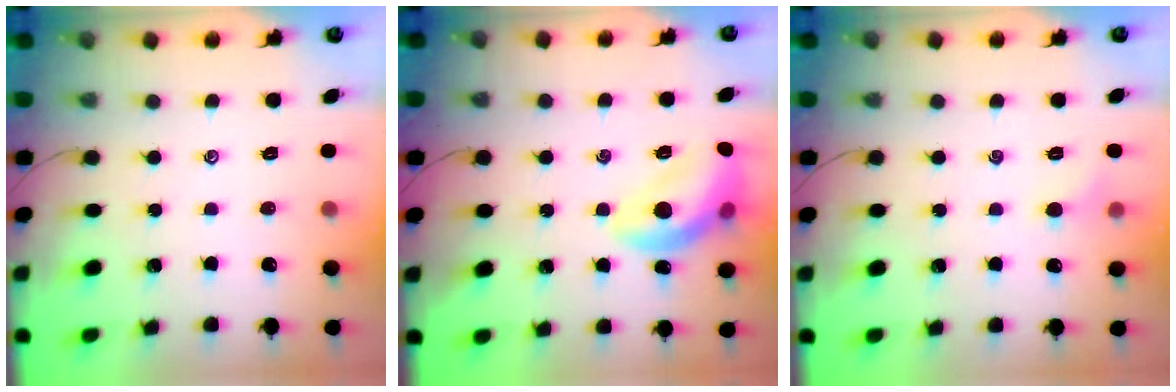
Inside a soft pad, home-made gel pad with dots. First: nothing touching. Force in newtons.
{"total": 13.1, "press": 13.1, "slide": 0.9}
{"total": 4.4, "press": 4.1, "slide": 1.5}